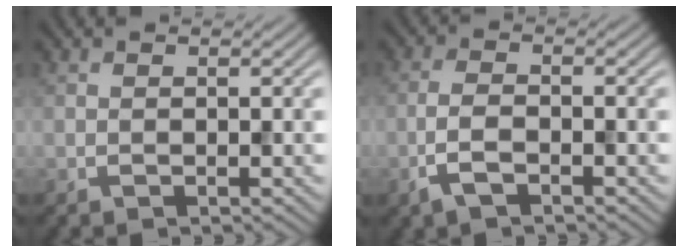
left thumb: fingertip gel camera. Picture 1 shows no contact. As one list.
[{"total": 3.5, "force": [-2.0, 1.2, 2.6], "torque": [-0.064, 0.000, -0.046]}]